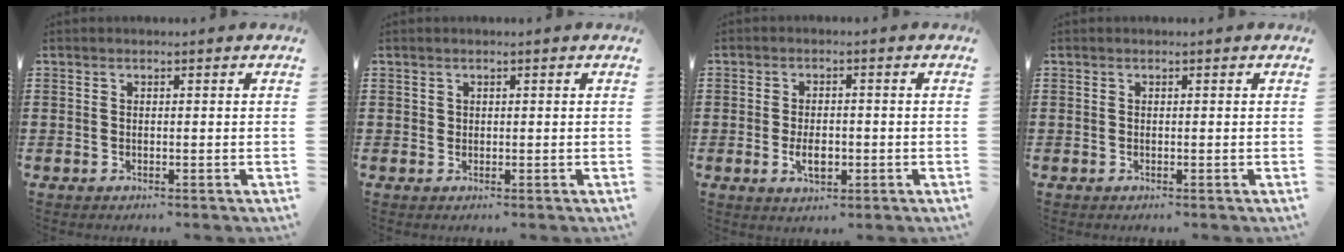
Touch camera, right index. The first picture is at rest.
{"total": 0.6, "force": [0.3, 0.5, 0.1], "torque": [-0.003, 0.003, 0.006]}
{"total": 4.0, "force": [-1.0, 2.1, 3.3], "torque": [-0.050, 0.001, -0.018]}
{"total": 0.0}